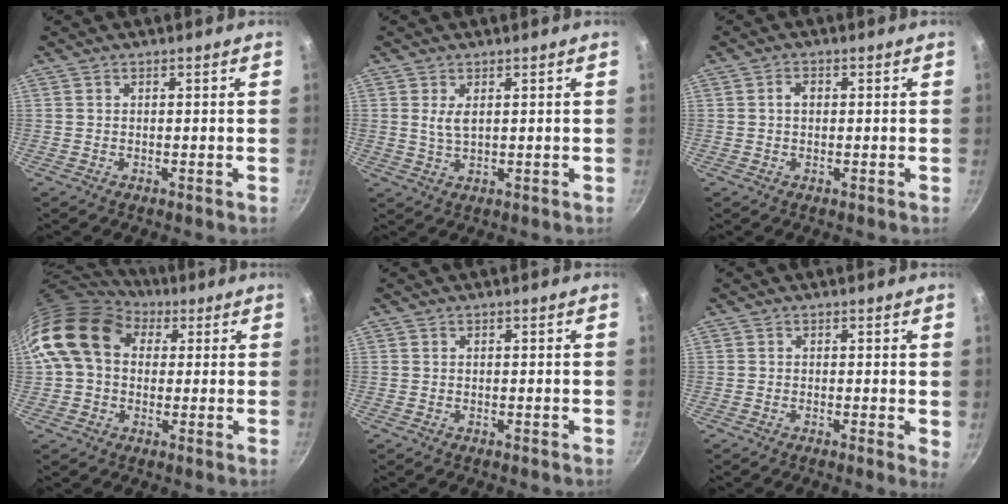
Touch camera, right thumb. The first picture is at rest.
{"total": 3.6, "force": [1.1, 1.5, 3.1], "torque": [-0.059, -0.012, 0.026]}
{"total": 1.9, "force": [0.2, 1.4, 1.3], "torque": [-0.017, 0.005, 0.001]}
{"total": 15.3, "force": [4.6, 11.4, 9.0], "torque": [-0.140, 0.018, 0.067]}
{"total": 0.0}
{"total": 1.8, "force": [0.0, 0.7, 1.7], "torque": [-0.019, -0.005, -0.005]}